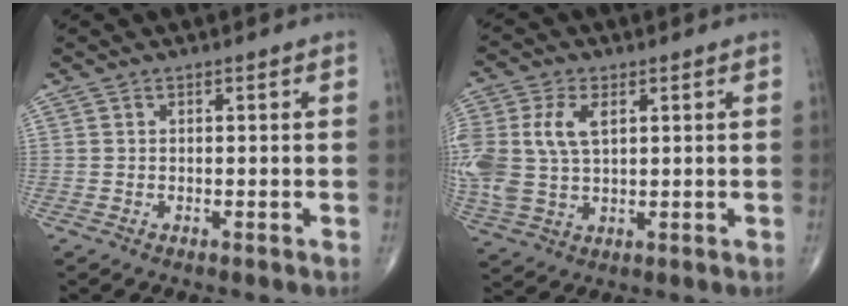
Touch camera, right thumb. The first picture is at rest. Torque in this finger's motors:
{"motor_torque": [0.20, 0.20, 1.30, 0.29, 0.28]}